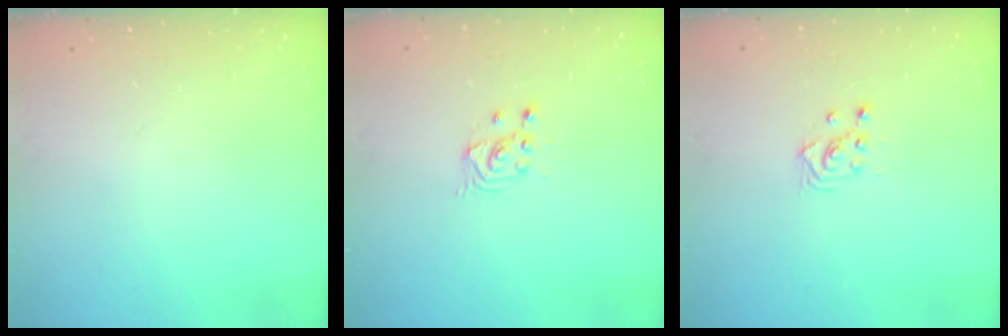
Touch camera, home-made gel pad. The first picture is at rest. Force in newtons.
{"total": 2.7, "press": 2.7, "slide": 0.2}
{"total": 2.3, "press": 2.3, "slide": 0.3}